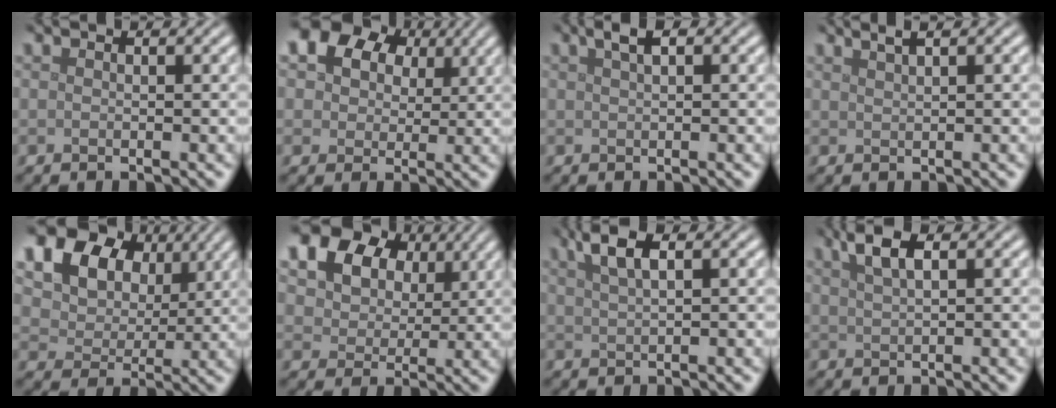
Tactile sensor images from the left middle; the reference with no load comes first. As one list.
[{"total": 12.4, "force": [6.1, 8.9, 6.1], "torque": [-0.110, 0.041, 0.085]}, {"total": 1.8, "force": [1.0, 0.5, 1.4], "torque": [-0.021, 0.008, 0.017]}, {"total": 2.3, "force": [1.5, 0.8, 1.5], "torque": [-0.010, 0.006, 0.011]}, {"total": 20.9, "force": [10.1, 15.6, 9.5], "torque": [-0.229, 0.030, 0.179]}, {"total": 16.5, "force": [8.4, 11.9, 7.7], "torque": [-0.180, 0.031, 0.157]}, {"total": 3.4, "force": [1.8, 1.0, 2.7], "torque": [-0.047, 0.010, 0.033]}, {"total": 3.0, "force": [1.7, 0.9, 2.3], "torque": [-0.041, 0.007, 0.031]}]